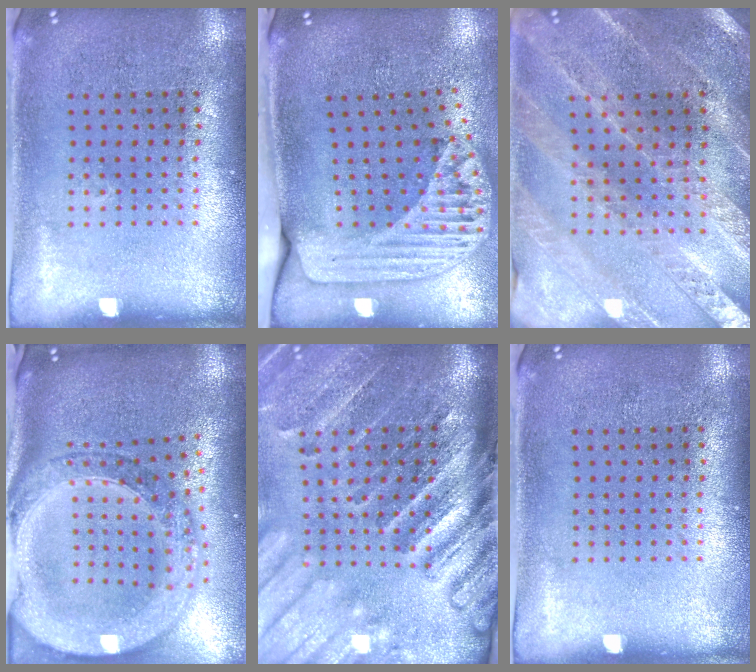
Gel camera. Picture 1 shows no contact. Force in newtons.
{"total": 2.4, "press": 1.7, "slide": 1.6}
{"total": 1.8, "press": 1.8, "slide": 0.1}
{"total": 3.3, "press": 2.6, "slide": 2.0}
{"total": 4.3, "press": 3.3, "slide": 2.8}
{"total": 0.0}